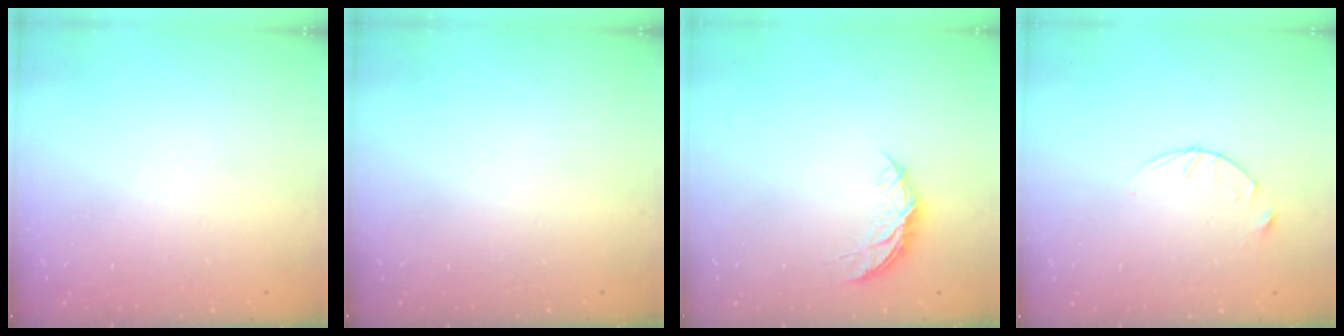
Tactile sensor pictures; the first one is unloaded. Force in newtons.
{"total": 0.0}
{"total": 5.2, "press": 5.1, "slide": 0.5}
{"total": 3.2, "press": 3.2, "slide": 0.4}